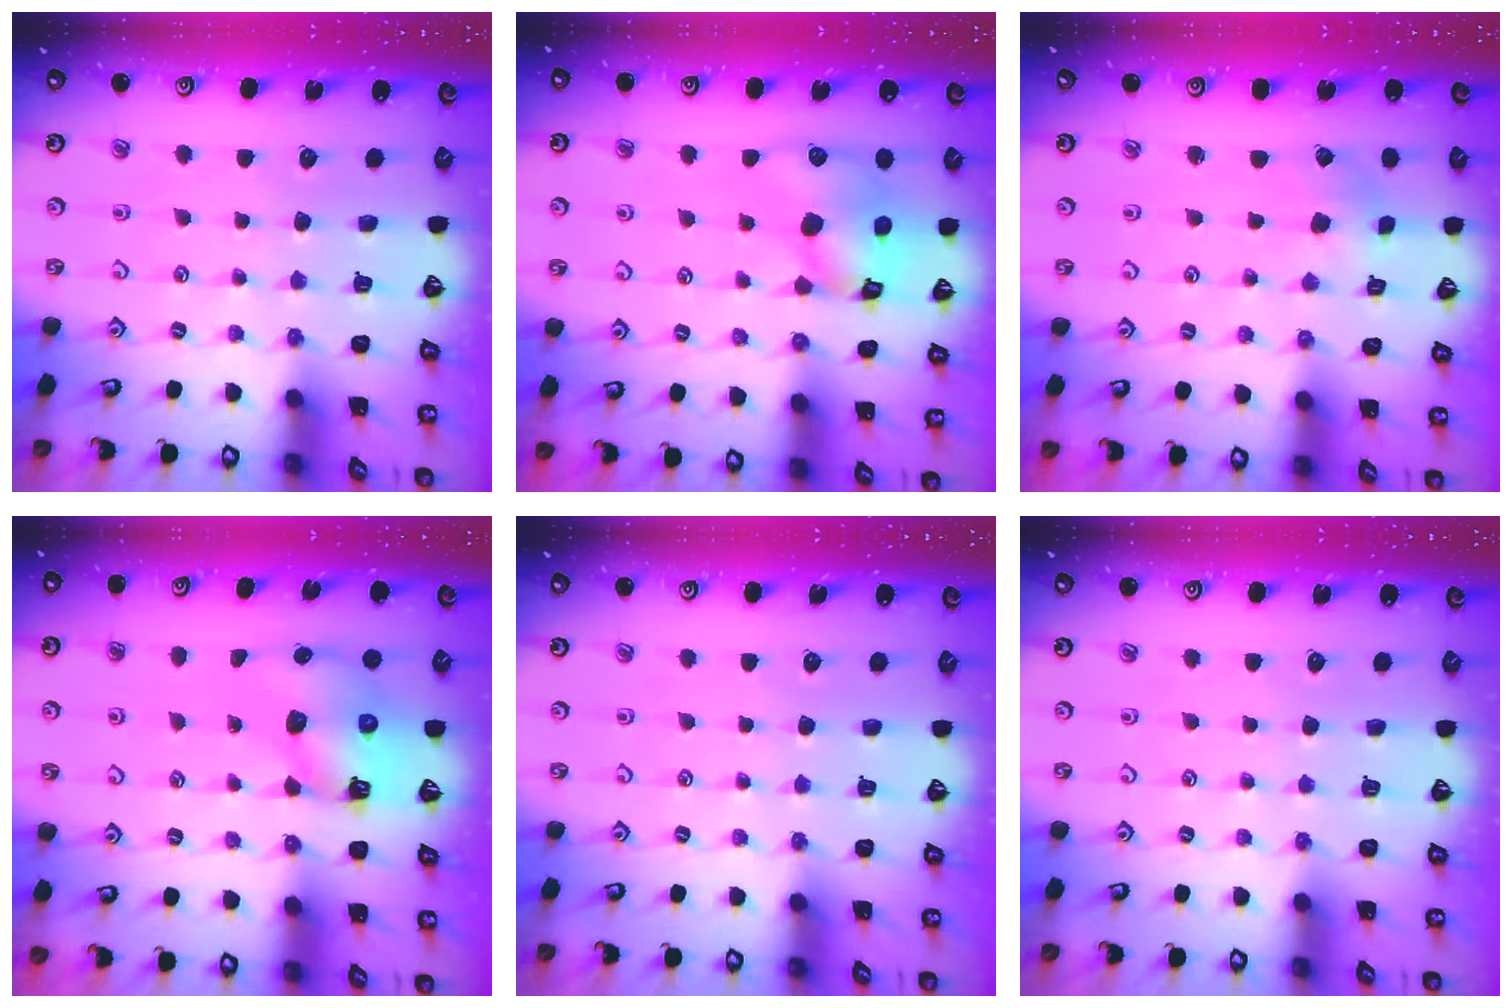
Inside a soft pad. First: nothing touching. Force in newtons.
{"total": 11.6, "press": 11.5, "slide": 1.7}
{"total": 1.2, "press": 1.2, "slide": 0.2}
{"total": 6.7, "press": 6.6, "slide": 1.1}
{"total": 0.0}
{"total": 0.0}